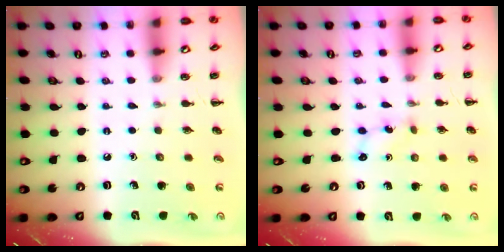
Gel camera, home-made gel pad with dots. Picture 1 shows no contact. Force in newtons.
{"total": 1.7, "press": 1.6, "slide": 0.6}